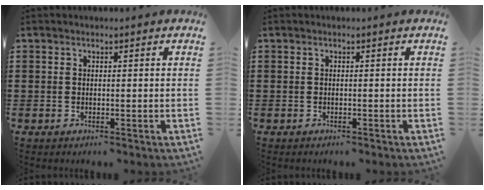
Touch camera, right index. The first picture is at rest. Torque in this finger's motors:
{"motor_torque": [-0.18, 0.42, -0.24, 0.00]}